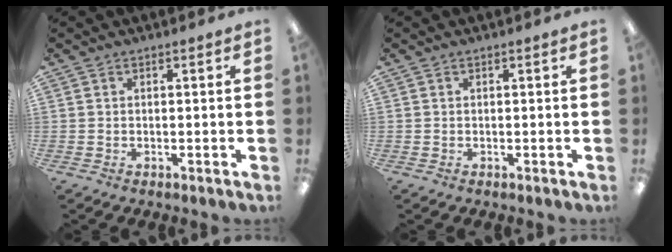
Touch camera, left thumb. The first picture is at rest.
{"total": 0.0}